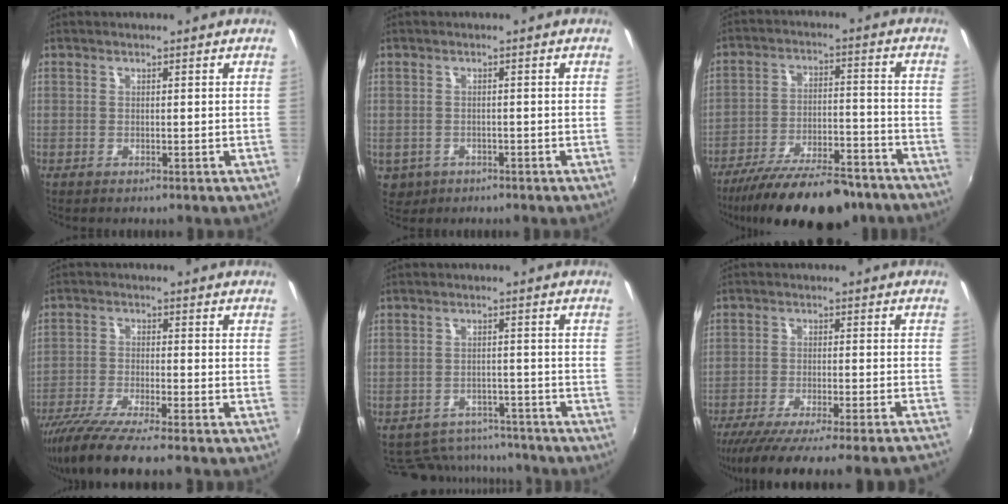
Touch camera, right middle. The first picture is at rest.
{"total": 5.3, "force": [-1.9, 4.5, 2.0], "torque": [-0.053, -0.011, -0.019]}
{"total": 21.0, "force": [-16.9, 6.1, 10.8], "torque": [-0.195, -0.027, -0.249]}
{"total": 11.3, "force": [-9.4, 0.6, 6.2], "torque": [-0.134, -0.039, -0.166]}
{"total": 12.7, "force": [-10.8, 5.8, 3.1], "torque": [-0.080, 0.017, -0.138]}
{"total": 20.6, "force": [-18.7, -0.3, 8.7], "torque": [-0.154, -0.044, -0.271]}